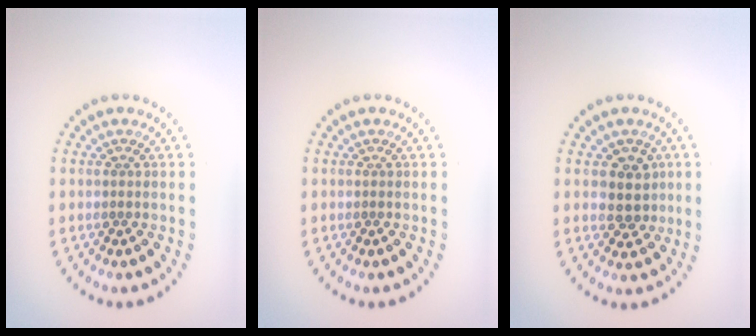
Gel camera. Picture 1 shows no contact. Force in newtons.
{"total": 0.0}
{"total": 2.7, "press": 2.4, "slide": 1.1}